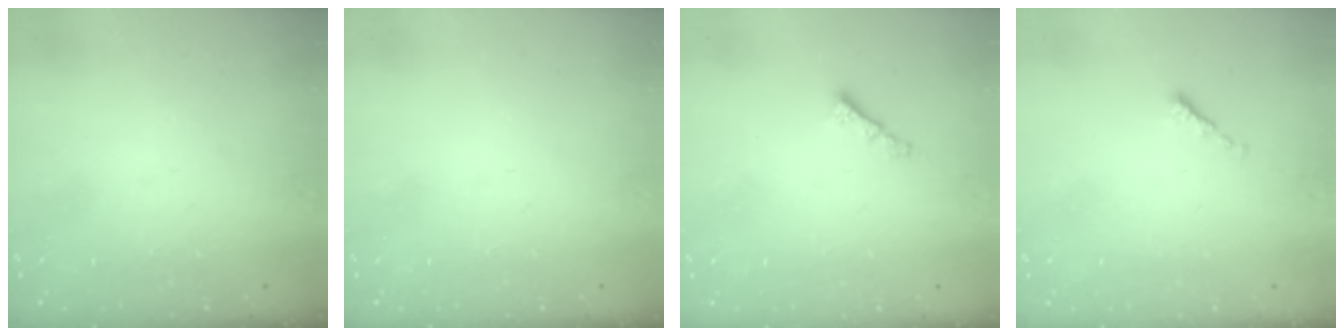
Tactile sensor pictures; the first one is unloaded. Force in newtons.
{"total": 0.0}
{"total": 1.8, "press": 1.8, "slide": 0.2}
{"total": 0.6, "press": 0.5, "slide": 0.3}